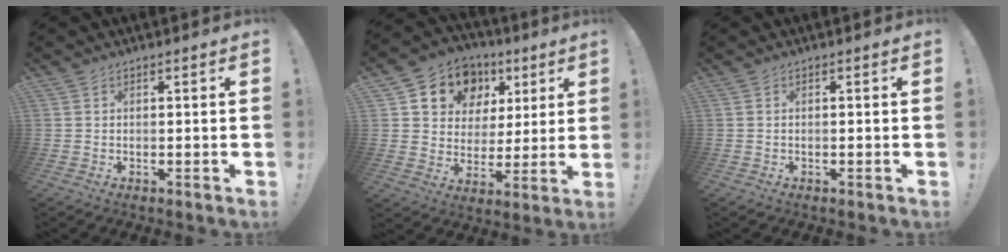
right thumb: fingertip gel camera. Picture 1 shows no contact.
{"total": 13.4, "force": [6.5, 10.6, 5.1], "torque": [-0.076, -0.030, 0.128]}
{"total": 0.7, "force": [-0.3, -0.4, 0.4], "torque": [-0.010, -0.001, -0.005]}